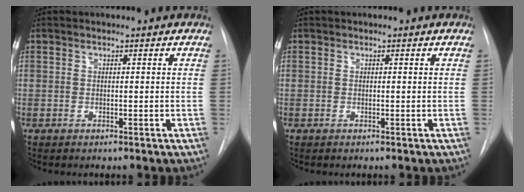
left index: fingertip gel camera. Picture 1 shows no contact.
{"total": 0.0}